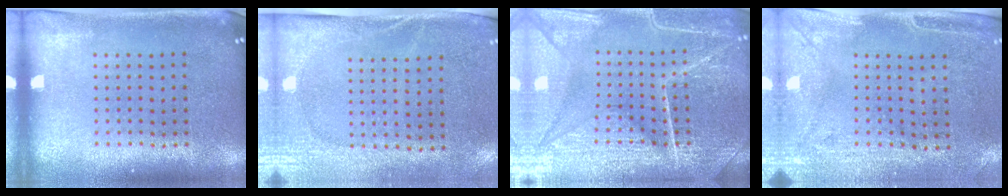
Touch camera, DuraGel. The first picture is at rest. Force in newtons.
{"total": 2.7, "press": 2.2, "slide": 1.5}
{"total": 7.3, "press": 7.2, "slide": 0.9}
{"total": 3.0, "press": 2.4, "slide": 1.7}